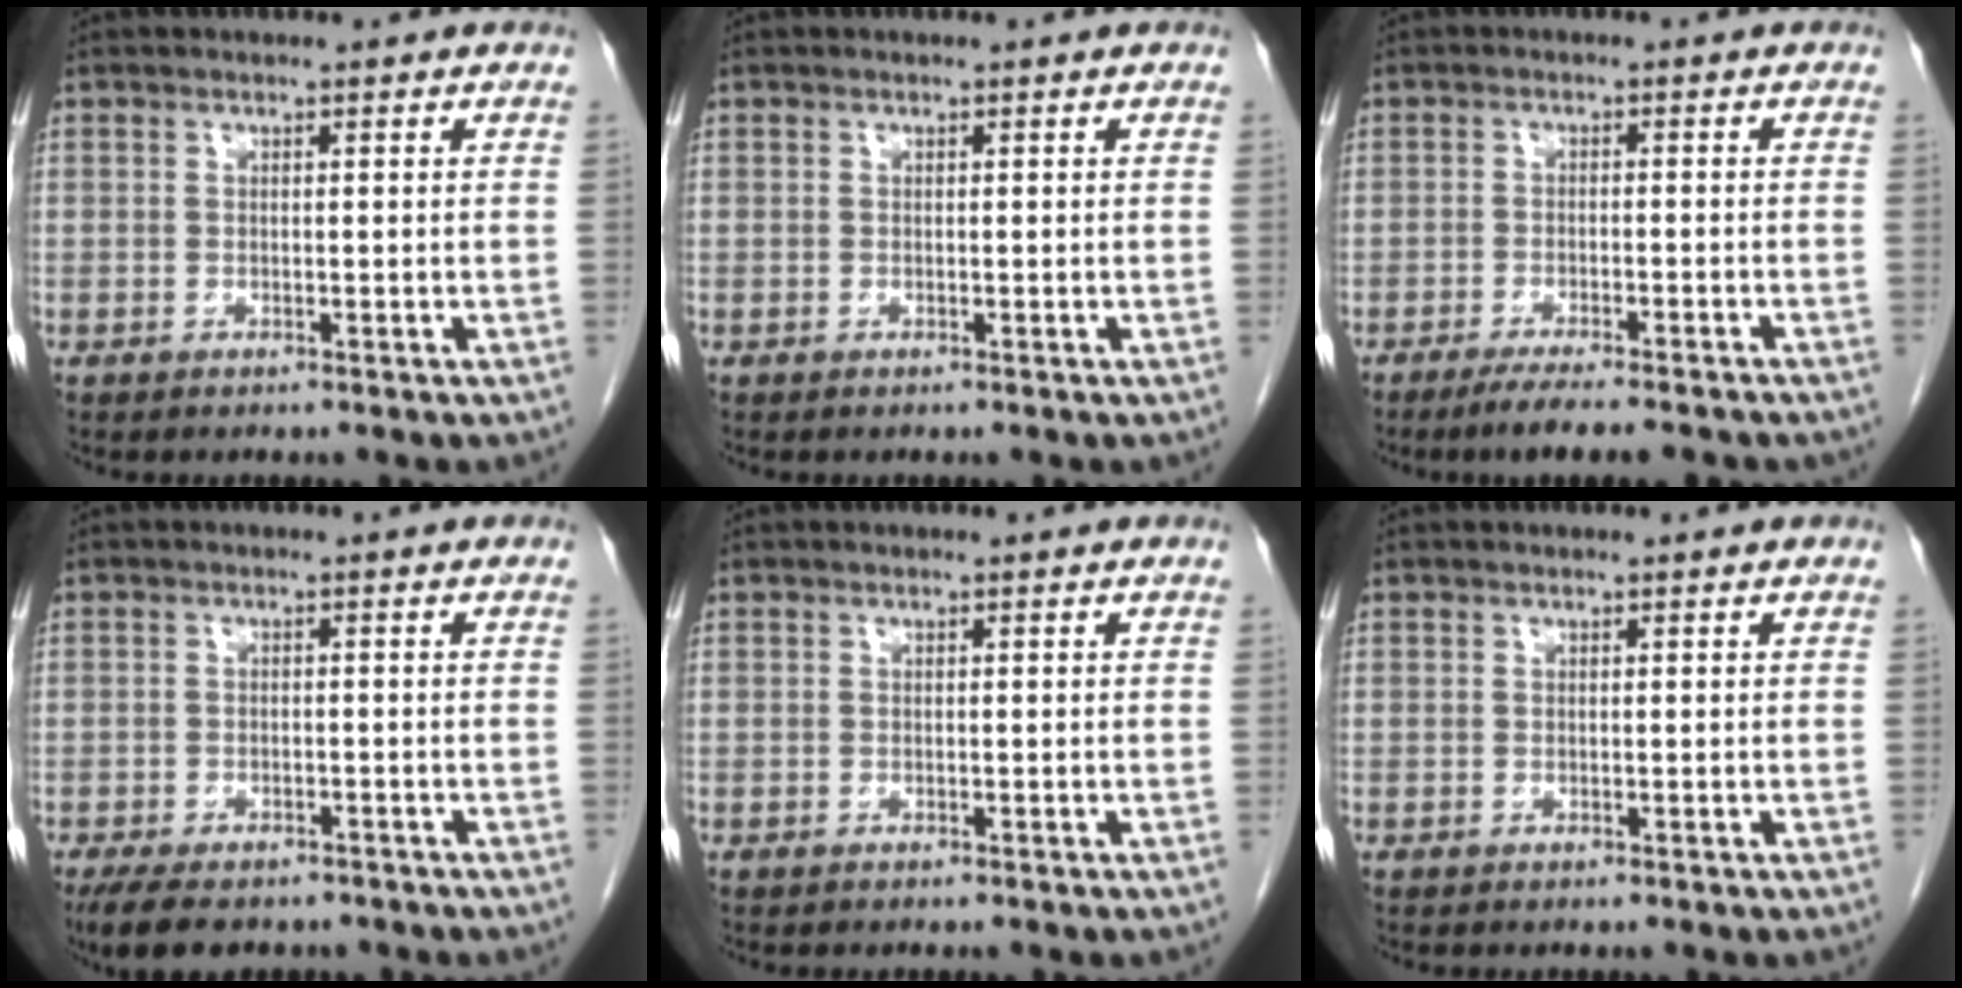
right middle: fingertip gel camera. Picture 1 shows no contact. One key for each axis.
{"total": 0.0}
{"total": 9.6, "fx": -8.1, "fy": 1.1, "fz": 5.0, "tx": -0.065, "ty": -0.013, "tz": -0.115}
{"total": 8.3, "fx": -6.5, "fy": 3.3, "fz": 3.9, "tx": -0.064, "ty": -0.010, "tz": -0.092}
{"total": 0.0}
{"total": 0.0}